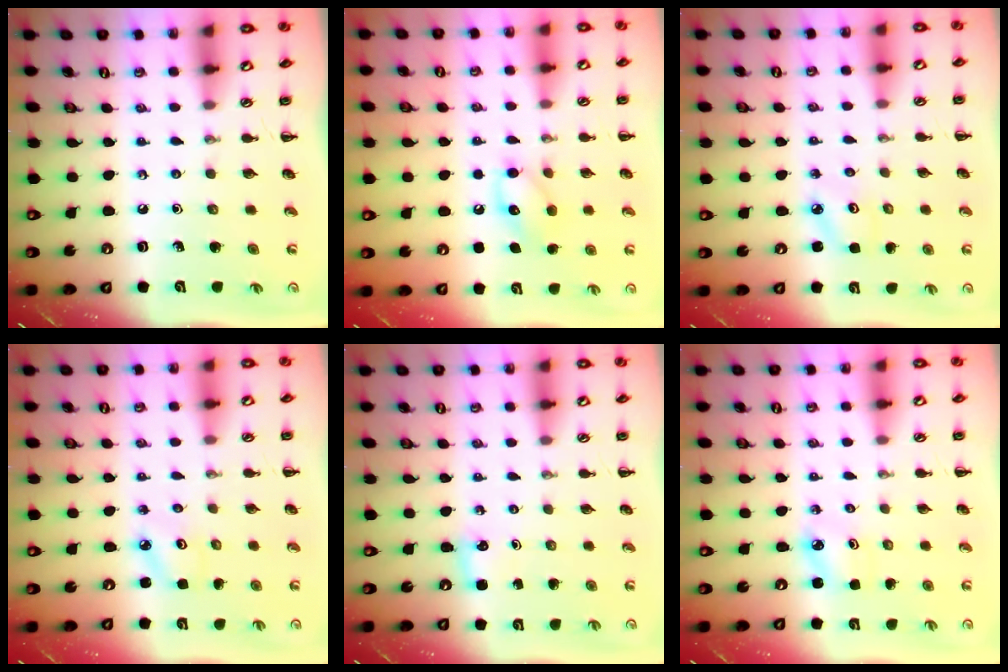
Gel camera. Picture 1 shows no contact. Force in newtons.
{"total": 10.2, "press": 10.2, "slide": 0.9}
{"total": 2.9, "press": 2.8, "slide": 0.5}
{"total": 2.9, "press": 2.8, "slide": 0.5}
{"total": 2.8, "press": 2.6, "slide": 0.9}
{"total": 2.5, "press": 2.5, "slide": 0.5}